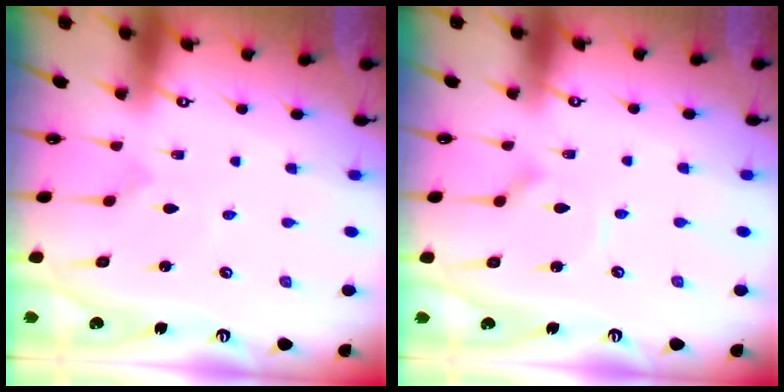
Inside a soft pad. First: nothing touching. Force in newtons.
{"total": 2.5, "press": 2.5, "slide": 0.2}